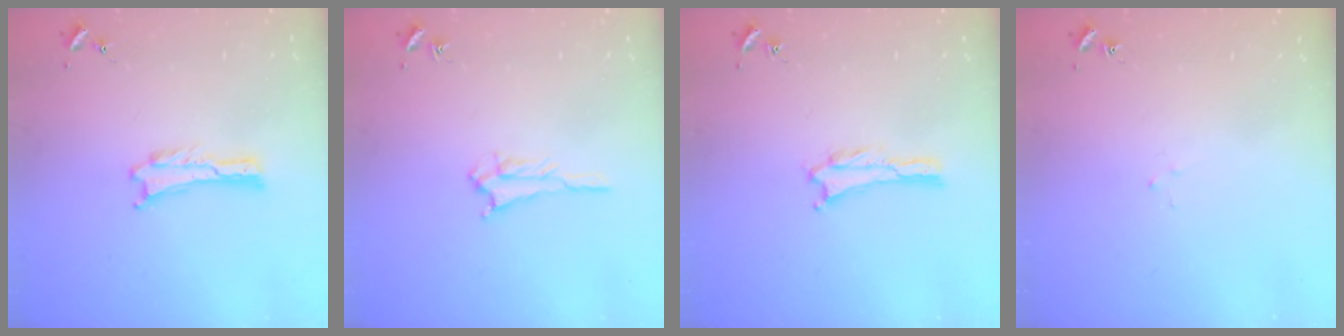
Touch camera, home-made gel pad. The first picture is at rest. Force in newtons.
{"total": 1.6, "press": 1.6, "slide": 0.3}
{"total": 0.0}
{"total": 1.8, "press": 1.8, "slide": 0.1}